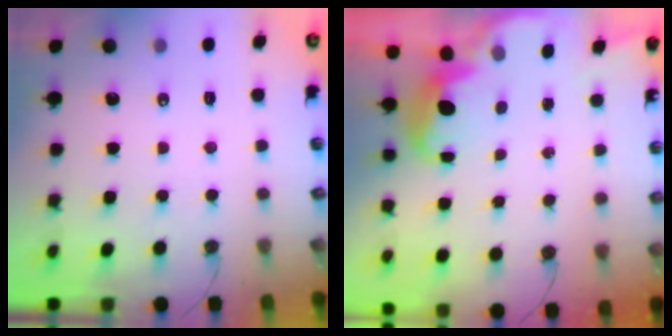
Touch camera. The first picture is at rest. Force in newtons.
{"total": 2.8, "press": 2.7, "slide": 0.6}